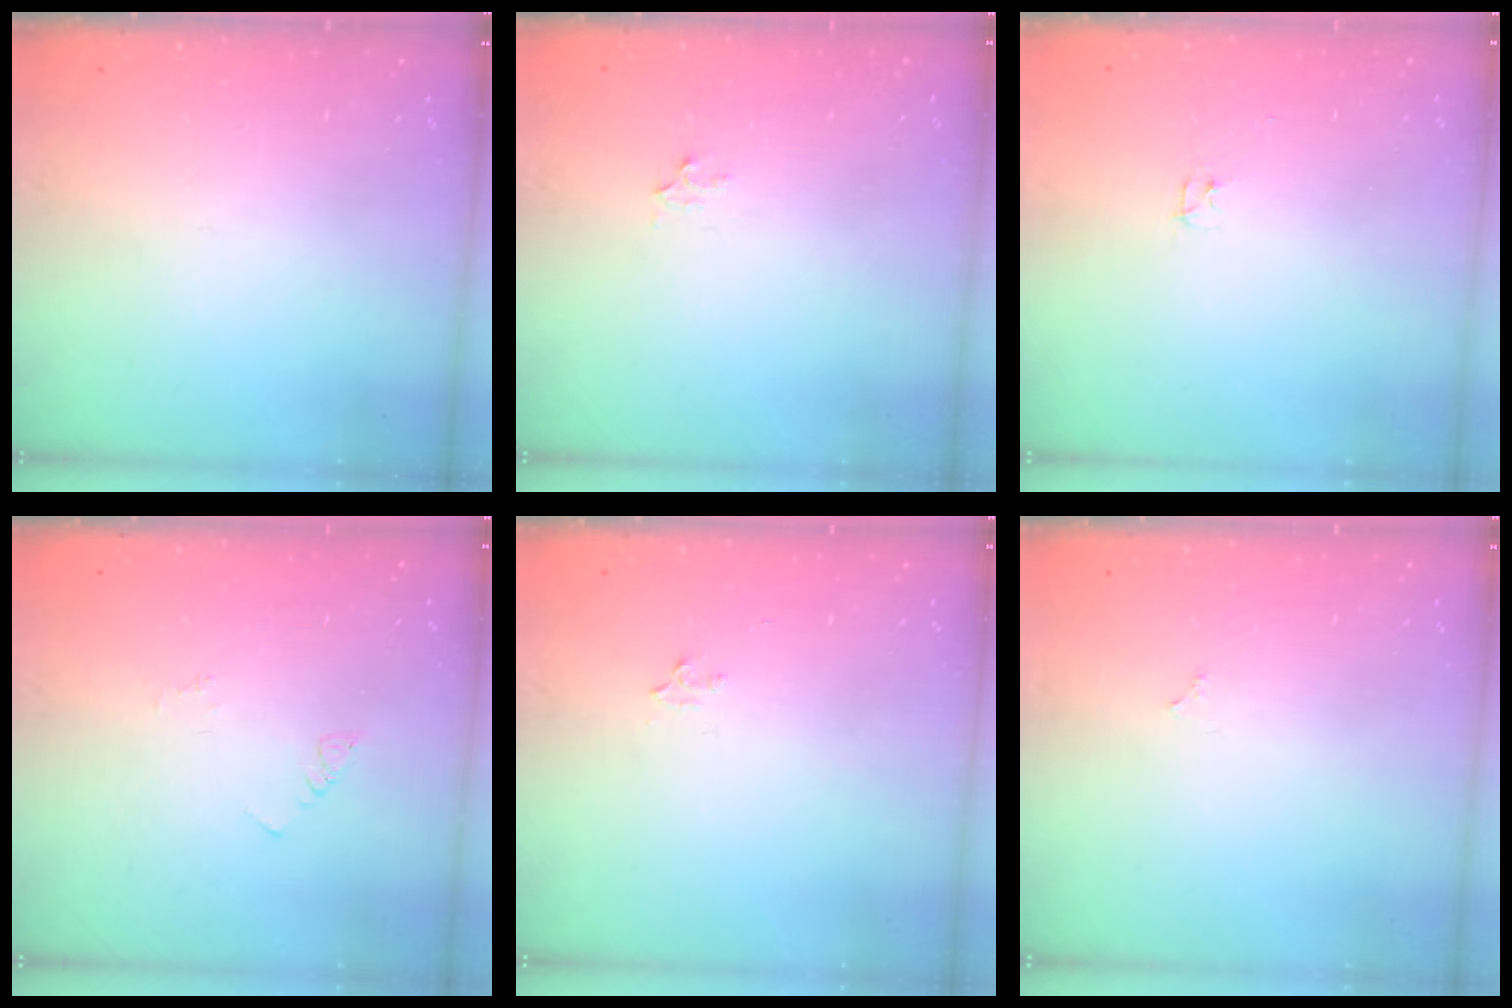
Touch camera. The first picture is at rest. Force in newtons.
{"total": 3.0, "press": 3.0, "slide": 0.5}
{"total": 2.4, "press": 2.3, "slide": 0.4}
{"total": 2.5, "press": 2.5, "slide": 0.4}
{"total": 2.9, "press": 2.8, "slide": 0.4}
{"total": 1.8, "press": 1.8, "slide": 0.3}